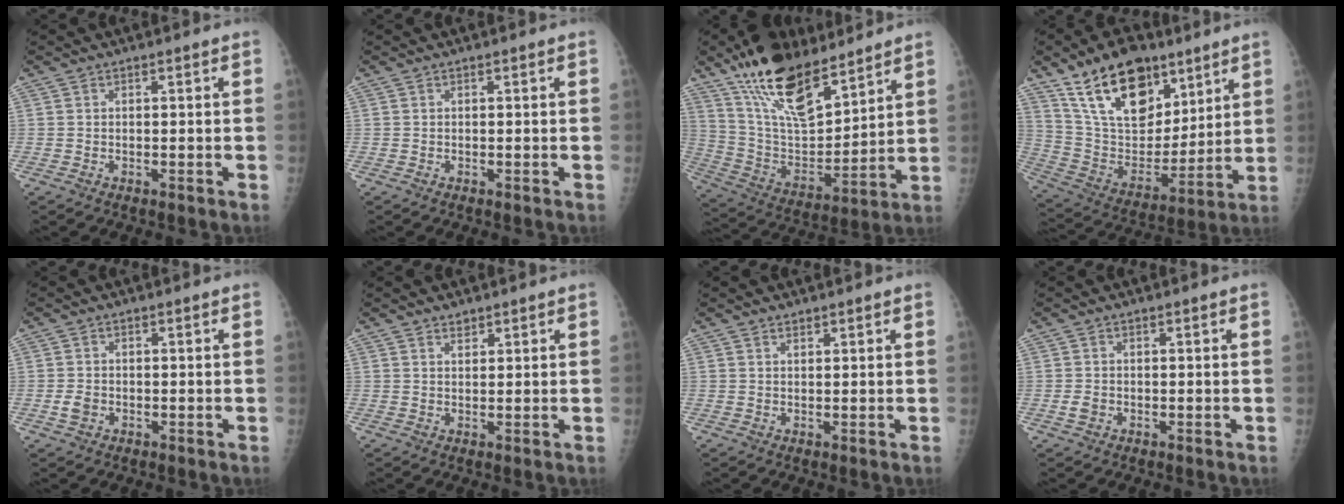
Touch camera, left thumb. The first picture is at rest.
{"total": 0.0}
{"total": 20.8, "force": [14.6, 7.8, 12.5], "torque": [-0.185, -0.070, 0.271]}
{"total": 21.7, "force": [13.5, 11.9, 12.2], "torque": [-0.170, -0.055, 0.249]}
{"total": 2.3, "force": [-0.6, 1.8, 1.3], "torque": [-0.020, 0.002, -0.009]}
{"total": 1.6, "force": [1.3, 0.9, 0.5], "torque": [0.001, -0.009, 0.020]}
{"total": 1.0, "force": [0.8, 0.5, 0.3], "torque": [0.000, -0.006, 0.012]}
{"total": 1.6, "force": [-0.4, 1.3, 0.9], "torque": [-0.014, 0.001, -0.005]}